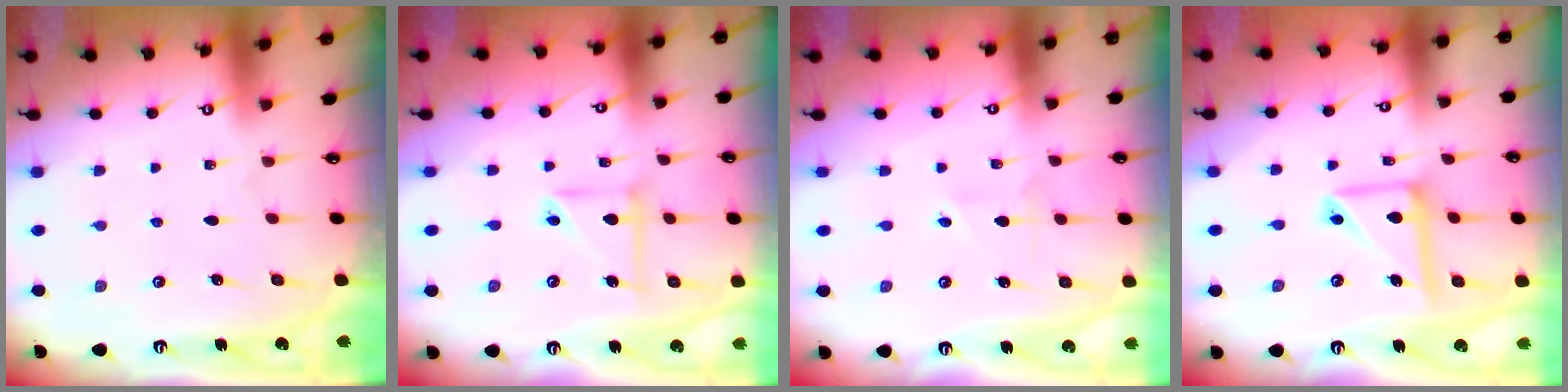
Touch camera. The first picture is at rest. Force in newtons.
{"total": 7.4, "press": 7.3, "slide": 1.2}
{"total": 2.3, "press": 2.0, "slide": 1.0}
{"total": 13.0, "press": 12.9, "slide": 1.3}